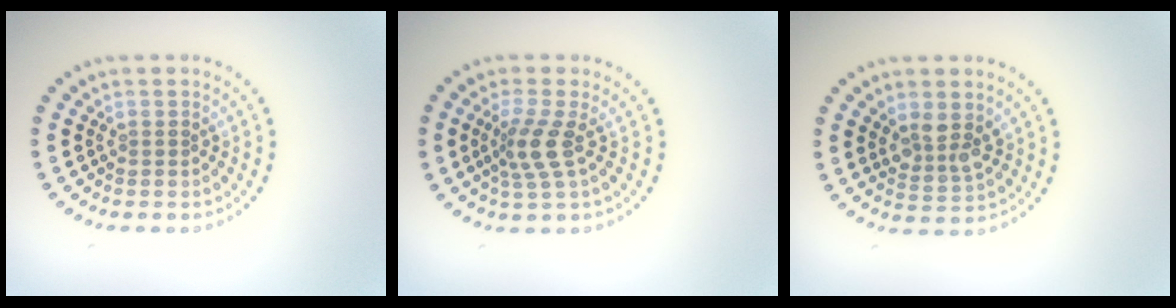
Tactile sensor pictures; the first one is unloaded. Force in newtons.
{"total": 2.9, "press": 2.1, "slide": 2.0}
{"total": 2.9, "press": 2.6, "slide": 1.2}